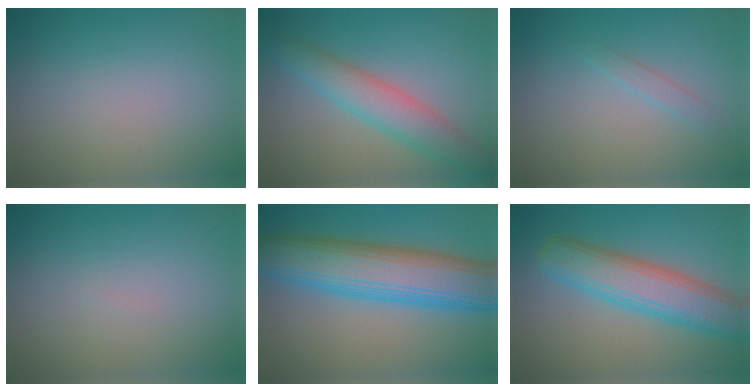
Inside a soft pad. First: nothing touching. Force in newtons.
{"total": 4.5, "press": 4.5, "slide": 0.1}
{"total": 1.0, "press": 1.0, "slide": 0.0}
{"total": 0.0}
{"total": 10.6, "press": 10.6, "slide": 0.3}
{"total": 7.0, "press": 7.0, "slide": 0.2}